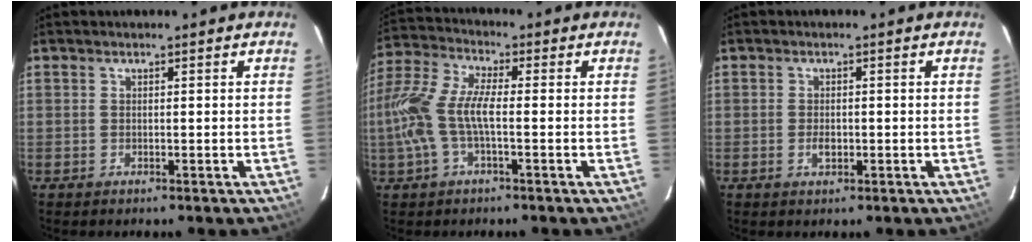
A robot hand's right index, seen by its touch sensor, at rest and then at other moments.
{"total": 11.8, "force": [-2.0, 3.9, 11.0], "torque": [-0.240, 0.006, -0.042]}
{"total": 2.1, "force": [-0.6, 1.3, 1.6], "torque": [-0.029, -0.002, -0.010]}